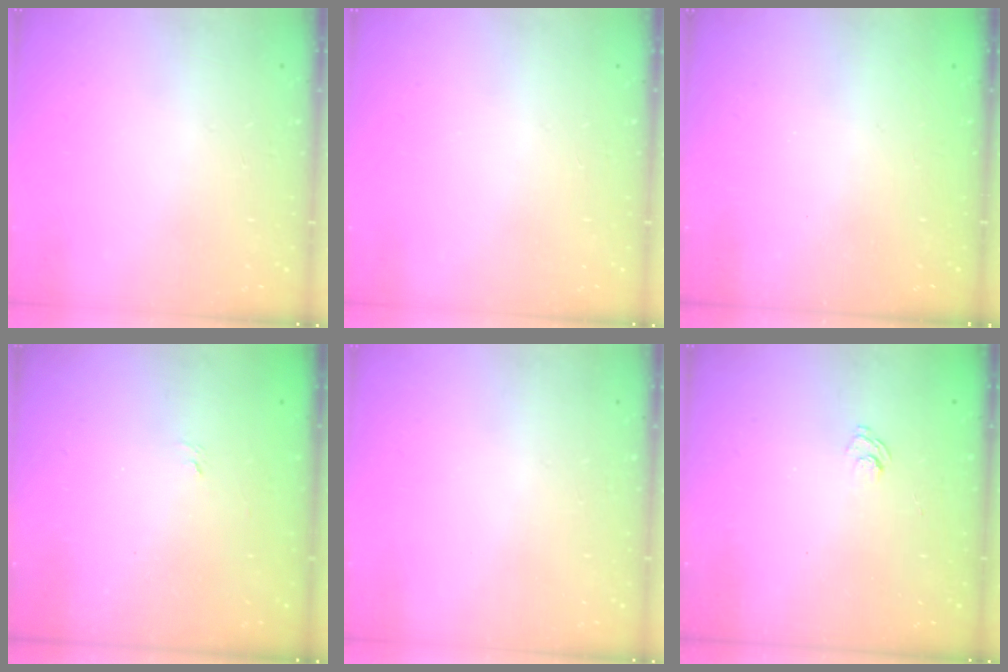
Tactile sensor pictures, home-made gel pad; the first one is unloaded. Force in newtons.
{"total": 0.0}
{"total": 1.5, "press": 1.4, "slide": 0.6}
{"total": 1.5, "press": 1.1, "slide": 1.0}
{"total": 0.0}
{"total": 2.4, "press": 2.0, "slide": 1.2}